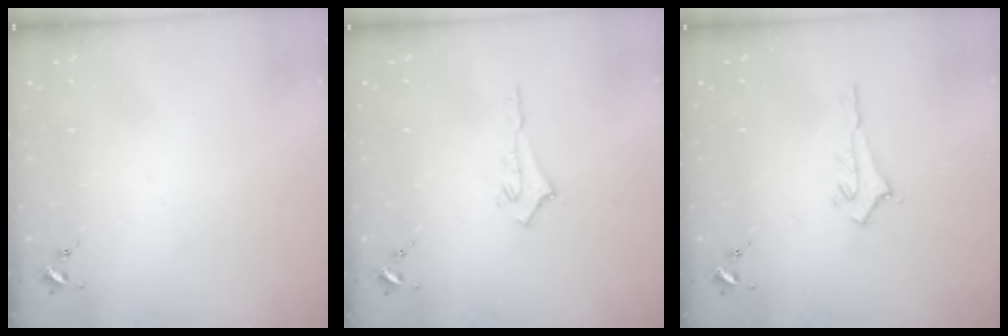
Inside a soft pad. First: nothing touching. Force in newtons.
{"total": 2.5, "press": 2.5, "slide": 0.2}
{"total": 2.9, "press": 2.8, "slide": 0.4}